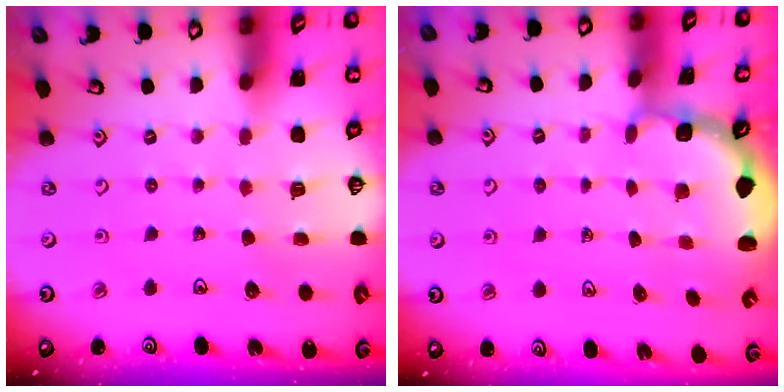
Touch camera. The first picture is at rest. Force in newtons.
{"total": 2.5, "press": 1.9, "slide": 1.6}